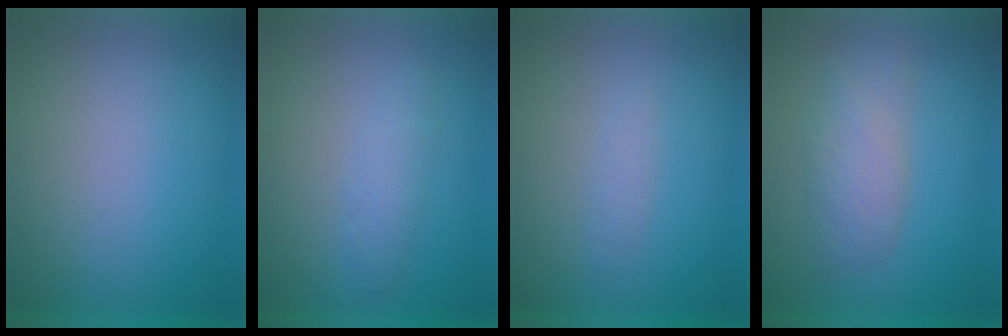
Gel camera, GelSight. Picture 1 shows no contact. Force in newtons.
{"total": 2.5}
{"total": 1.3}
{"total": 4.0}